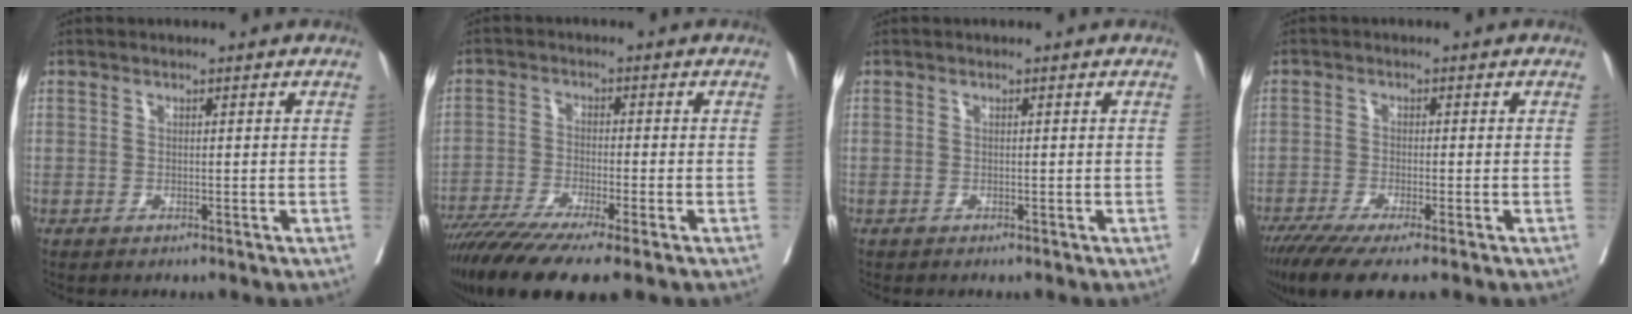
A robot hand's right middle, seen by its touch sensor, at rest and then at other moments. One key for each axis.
{"total": 12.7, "fx": -9.2, "fy": 0.9, "fz": 8.6, "tx": -0.153, "ty": -0.029, "tz": -0.154}
{"total": 0.0}
{"total": 7.8, "fx": -5.7, "fy": 0.7, "fz": 5.3, "tx": -0.084, "ty": -0.019, "tz": -0.097}